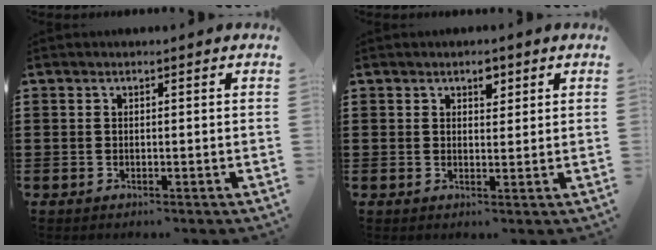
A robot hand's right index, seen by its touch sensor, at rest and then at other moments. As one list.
[{"total": 2.5, "force": [1.6, 1.3, 1.4], "torque": [-0.015, -0.002, 0.026]}]